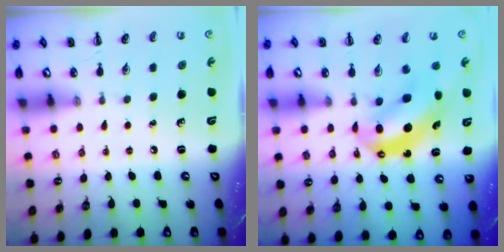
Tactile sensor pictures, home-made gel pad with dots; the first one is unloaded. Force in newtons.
{"total": 7.7, "press": 7.6, "slide": 1.5}